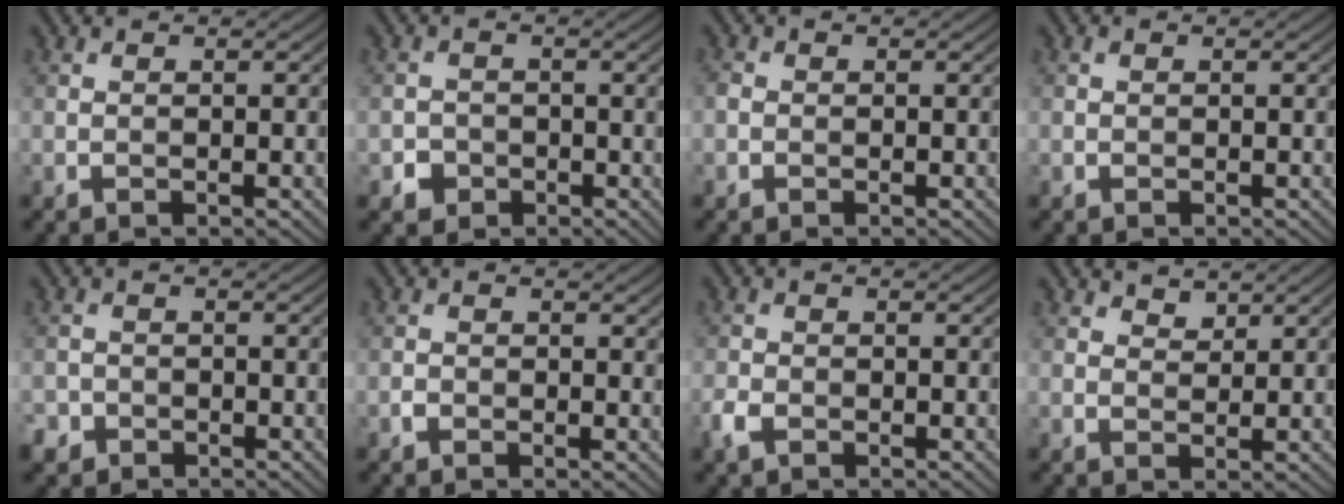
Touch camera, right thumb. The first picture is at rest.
{"total": 2.3, "force": [-1.0, 2.0, 0.5], "torque": [-0.002, 0.000, -0.023]}
{"total": 0.9, "force": [-0.4, 0.7, 0.4], "torque": [-0.008, 0.000, -0.013]}
{"total": 0.0}
{"total": 2.4, "force": [-1.6, 1.7, 0.4], "torque": [-0.011, -0.005, -0.040]}
{"total": 1.2, "force": [-0.4, 1.0, 0.5], "torque": [-0.010, -0.003, -0.014]}
{"total": 2.3, "force": [-1.3, 1.5, 1.2], "torque": [-0.032, -0.004, -0.036]}
{"total": 2.0, "force": [1.7, 0.8, 0.7], "torque": [-0.015, -0.001, 0.032]}